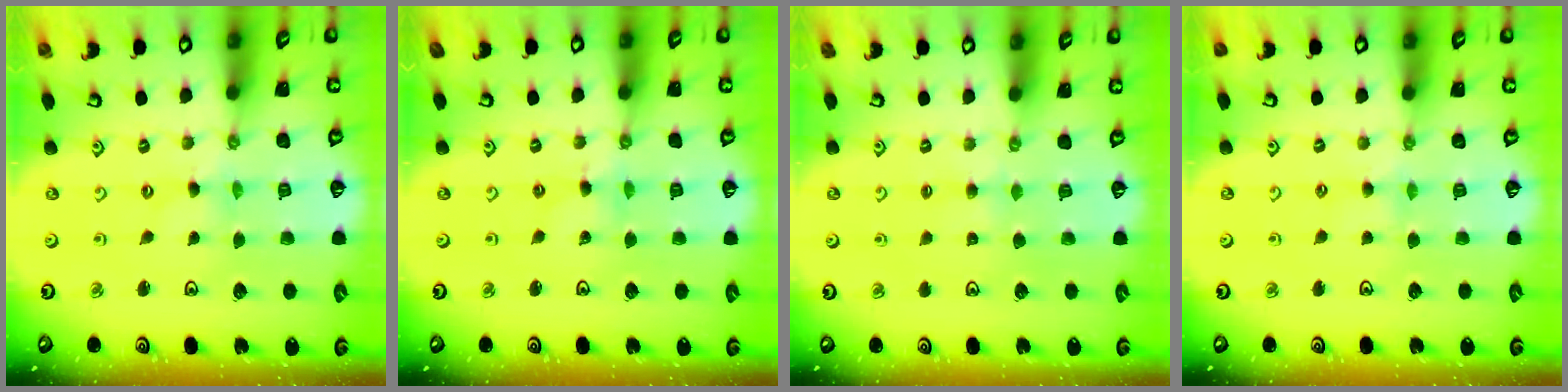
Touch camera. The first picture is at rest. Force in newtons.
{"total": 1.6, "press": 1.5, "slide": 0.2}
{"total": 2.9, "press": 2.8, "slide": 0.5}
{"total": 3.0, "press": 2.9, "slide": 0.5}